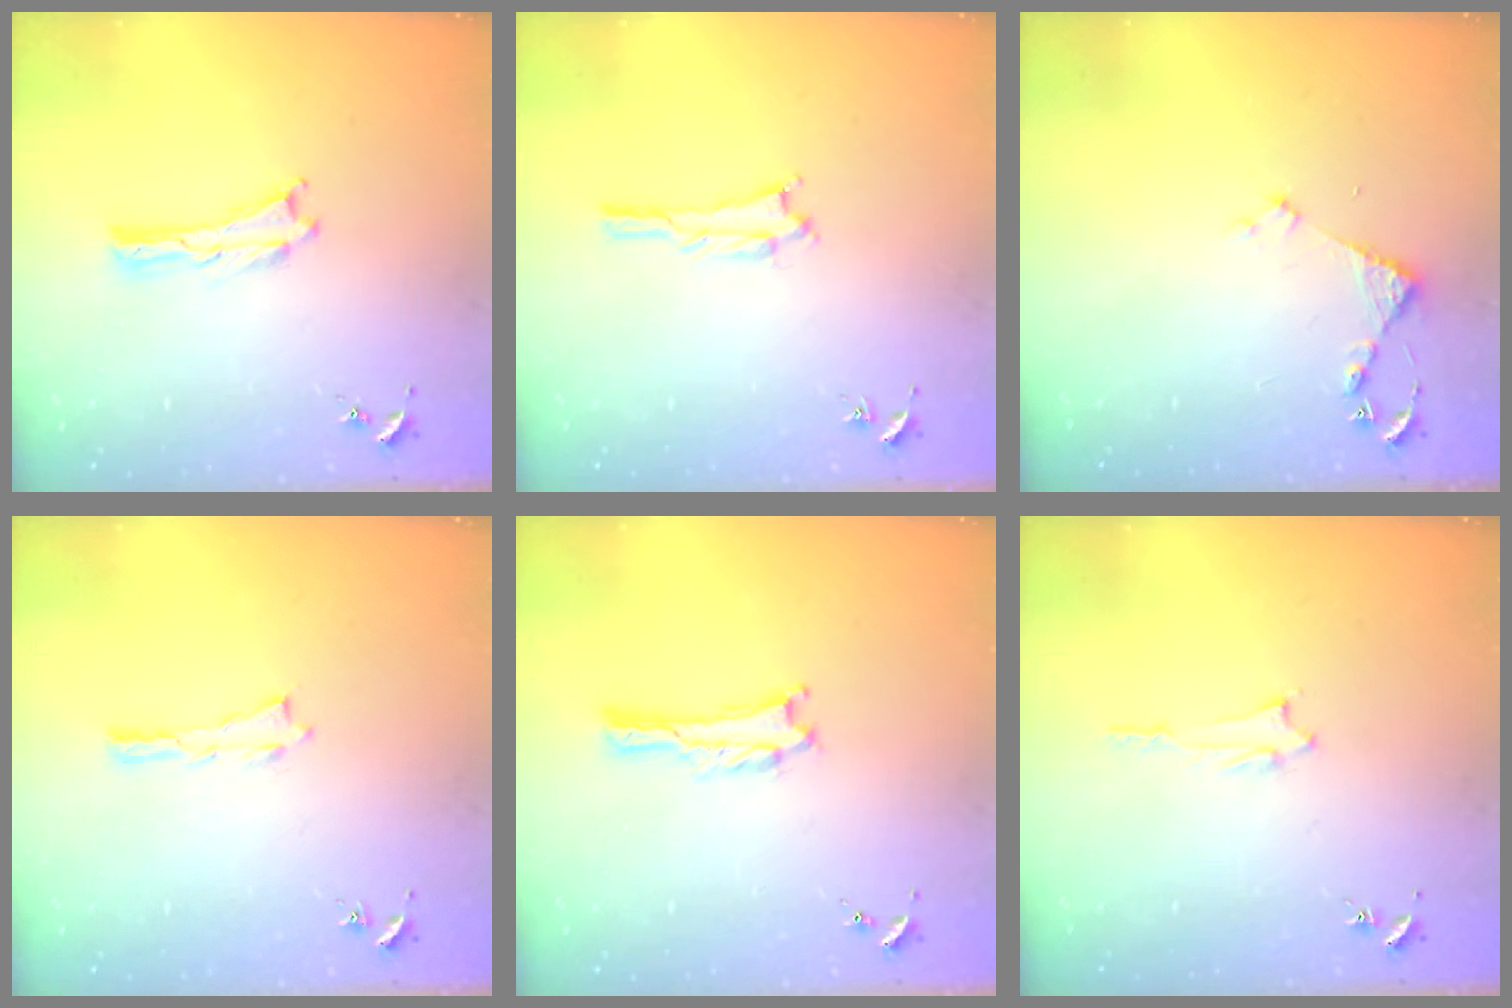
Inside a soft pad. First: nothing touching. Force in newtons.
{"total": 1.7, "press": 1.7, "slide": 0.2}
{"total": 3.1, "press": 3.1, "slide": 0.3}
{"total": 0.0}
{"total": 0.9, "press": 0.9, "slide": 0.1}
{"total": 1.2, "press": 1.2, "slide": 0.1}